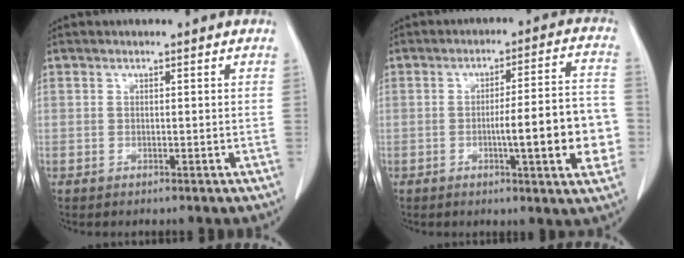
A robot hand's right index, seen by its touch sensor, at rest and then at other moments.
{"total": 12.8, "force": [-2.6, 1.4, 12.4], "torque": [-0.164, 0.014, -0.035]}